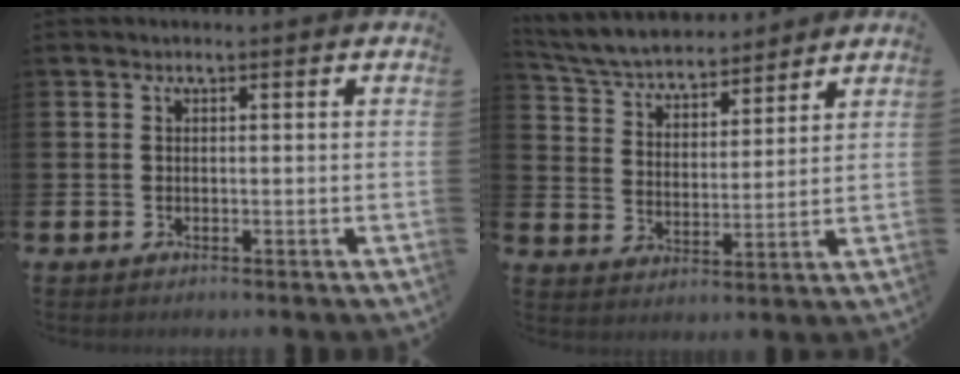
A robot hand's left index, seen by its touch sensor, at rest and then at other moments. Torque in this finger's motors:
{"motor_torque": [0.86, -0.83, 0.65, 0.15]}